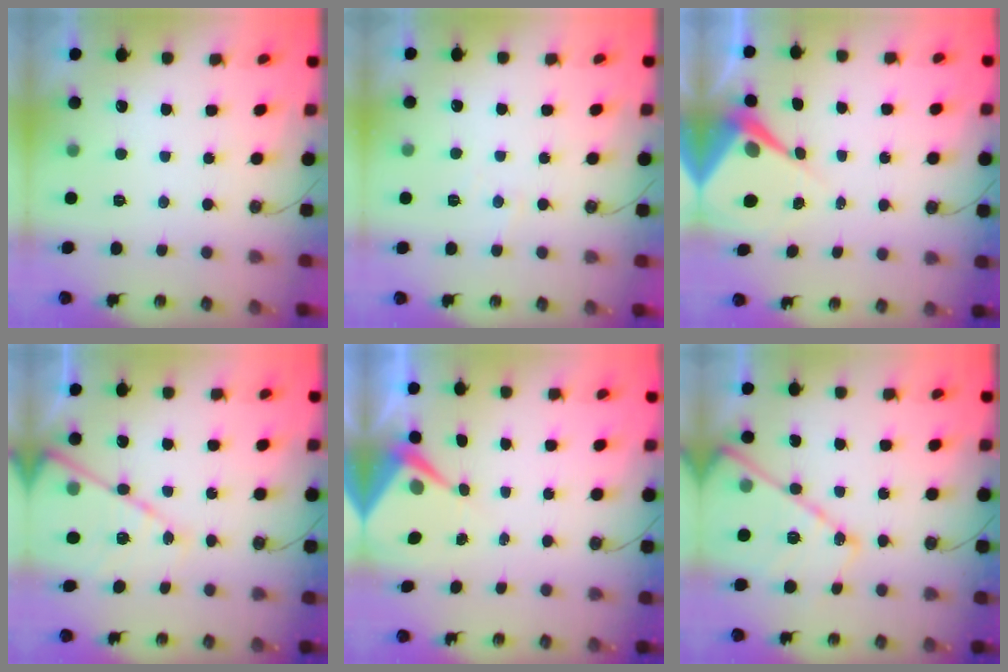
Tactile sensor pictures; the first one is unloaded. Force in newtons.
{"total": 3.0, "press": 2.9, "slide": 0.6}
{"total": 7.1, "press": 7.0, "slide": 0.7}
{"total": 15.3, "press": 15.2, "slide": 1.6}
{"total": 5.7, "press": 5.7, "slide": 0.5}
{"total": 16.6, "press": 16.6, "slide": 1.4}